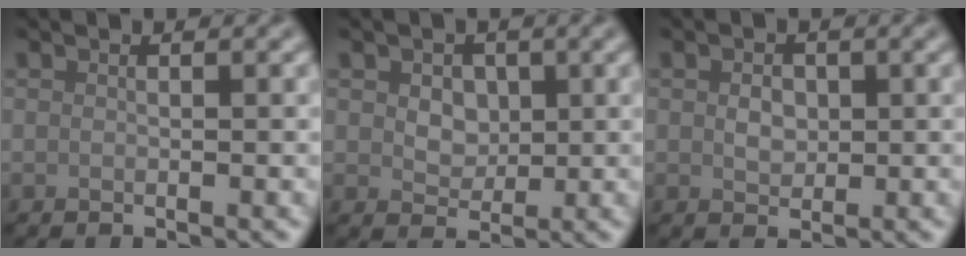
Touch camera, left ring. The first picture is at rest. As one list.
[{"total": 2.6, "force": [0.6, 2.0, 1.5], "torque": [-0.029, -0.002, 0.006]}, {"total": 1.8, "force": [0.2, 1.4, 1.1], "torque": [-0.020, -0.001, 0.003]}]